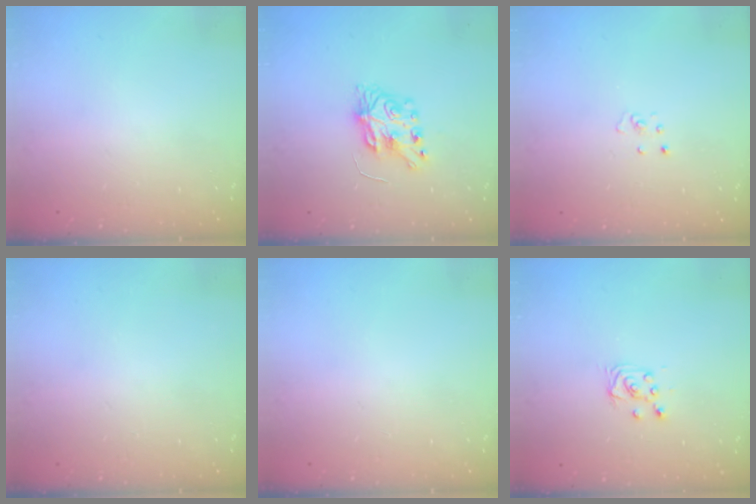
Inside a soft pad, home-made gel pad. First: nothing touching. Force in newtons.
{"total": 7.5, "press": 7.5, "slide": 0.3}
{"total": 2.3, "press": 2.3, "slide": 0.2}
{"total": 0.0}
{"total": 0.0}
{"total": 4.6, "press": 4.6, "slide": 0.5}